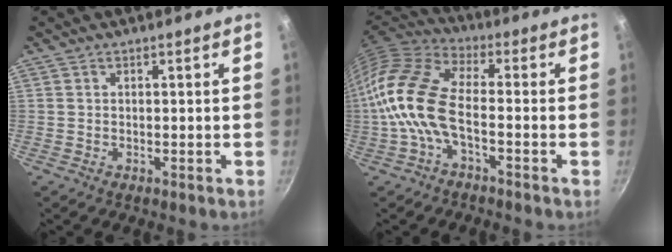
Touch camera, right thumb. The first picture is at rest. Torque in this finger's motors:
{"motor_torque": [0.81, 0.61, 1.98, -0.45, 0.60]}